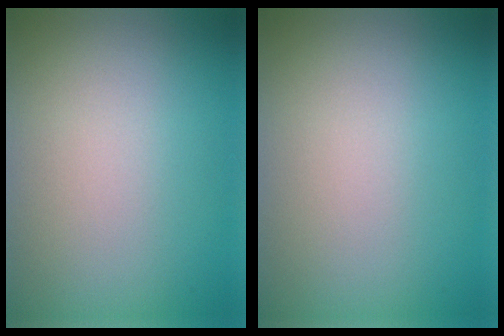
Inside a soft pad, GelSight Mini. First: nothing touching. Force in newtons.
{"total": 0.0}